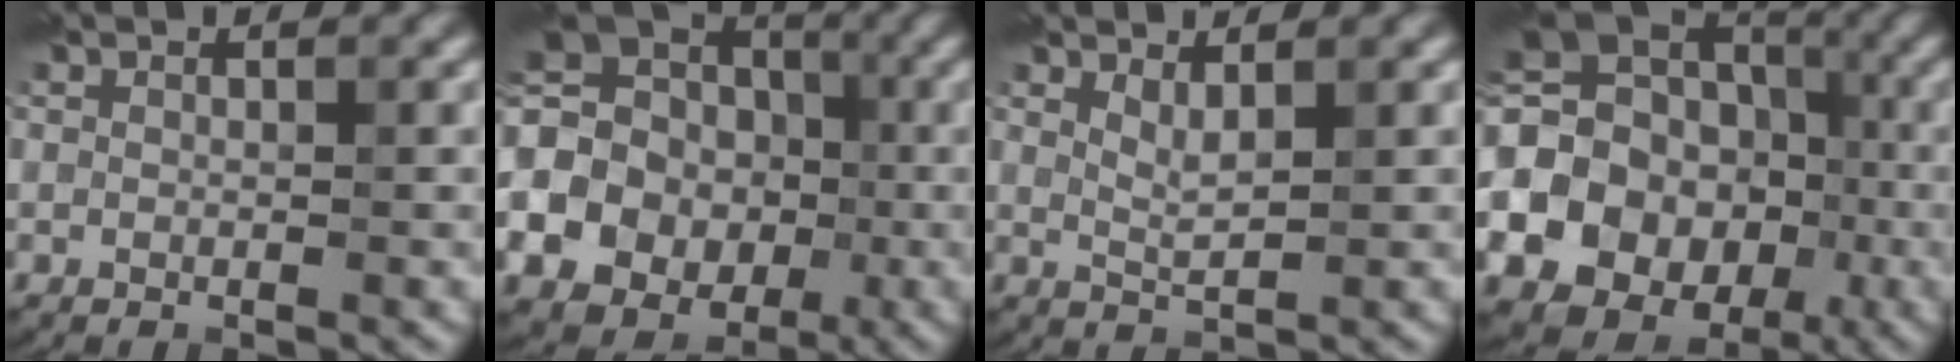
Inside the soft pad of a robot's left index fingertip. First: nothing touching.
{"total": 21.8, "force": [-4.6, 19.7, 8.0], "torque": [-0.195, -0.015, -0.118]}
{"total": 1.7, "force": [1.1, 0.4, 1.2], "torque": [-0.024, -0.004, 0.021]}
{"total": 23.9, "force": [-6.3, 21.6, 8.3], "torque": [-0.191, -0.008, -0.144]}